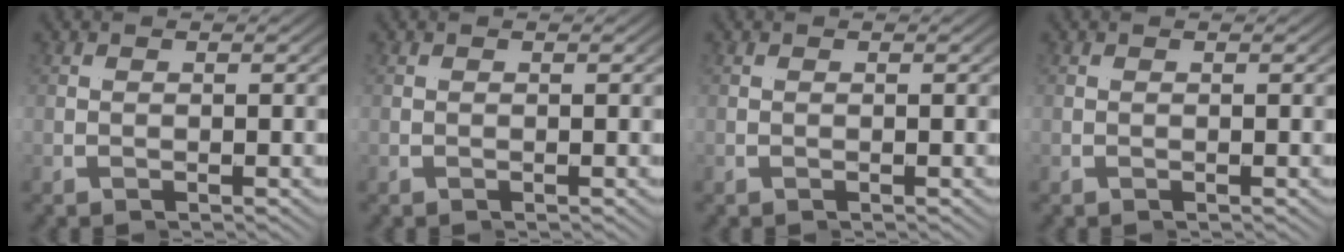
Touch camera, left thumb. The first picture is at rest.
{"total": 0.0}
{"total": 0.0}
{"total": 0.0}